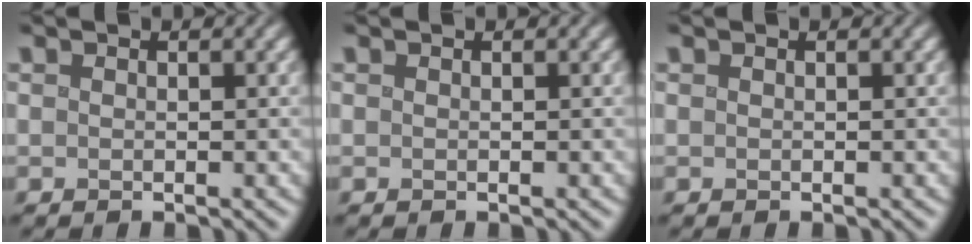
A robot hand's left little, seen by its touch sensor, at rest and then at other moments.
{"total": 0.0}
{"total": 0.0}